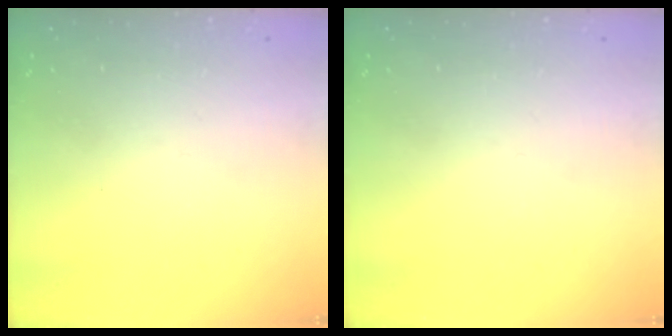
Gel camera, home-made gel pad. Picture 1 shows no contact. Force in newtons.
{"total": 0.0}